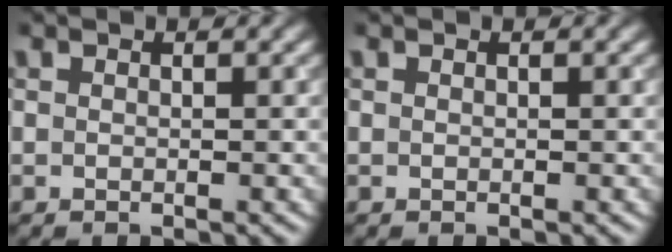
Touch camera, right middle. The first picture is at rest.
{"total": 0.0}